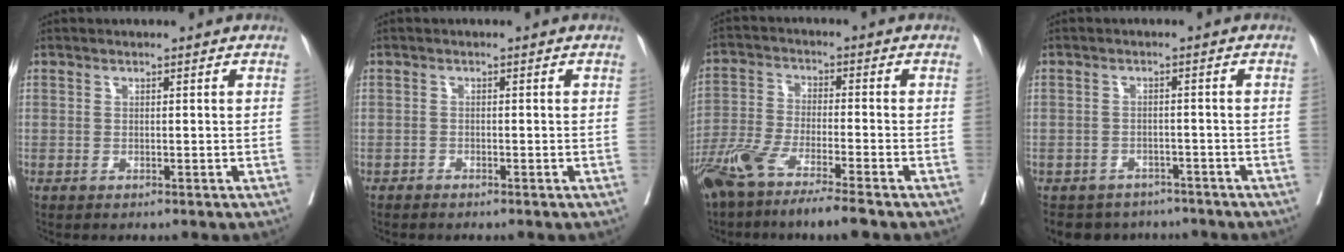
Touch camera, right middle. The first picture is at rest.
{"total": 0.6, "force": [-0.5, 0.2, 0.0], "torque": [-0.003, 0.001, -0.015]}
{"total": 9.8, "force": [-7.3, 0.2, 6.5], "torque": [-0.125, -0.024, -0.135]}
{"total": 7.1, "force": [-6.2, 3.6, 0.5], "torque": [0.000, 0.009, -0.080]}